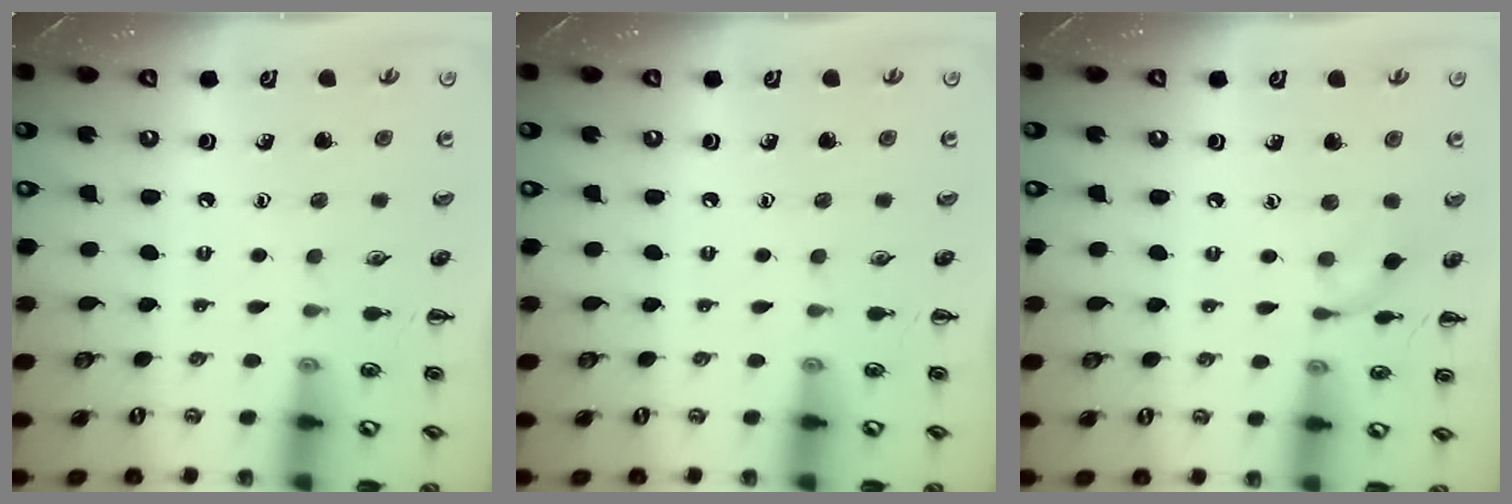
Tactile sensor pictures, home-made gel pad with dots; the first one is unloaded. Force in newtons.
{"total": 0.0}
{"total": 5.9, "press": 5.8, "slide": 1.2}